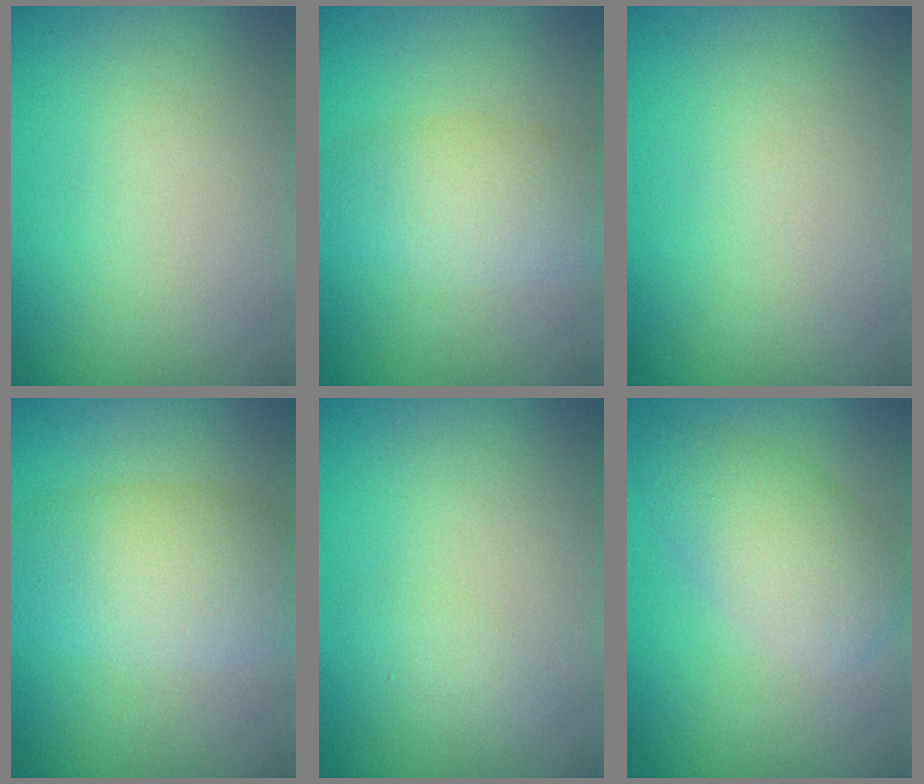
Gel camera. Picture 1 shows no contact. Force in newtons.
{"total": 4.3, "press": 4.3, "slide": 0.1}
{"total": 0.0}
{"total": 6.3, "press": 6.2, "slide": 0.1}
{"total": 1.0, "press": 1.0, "slide": 0.1}
{"total": 4.8, "press": 4.8, "slide": 0.1}